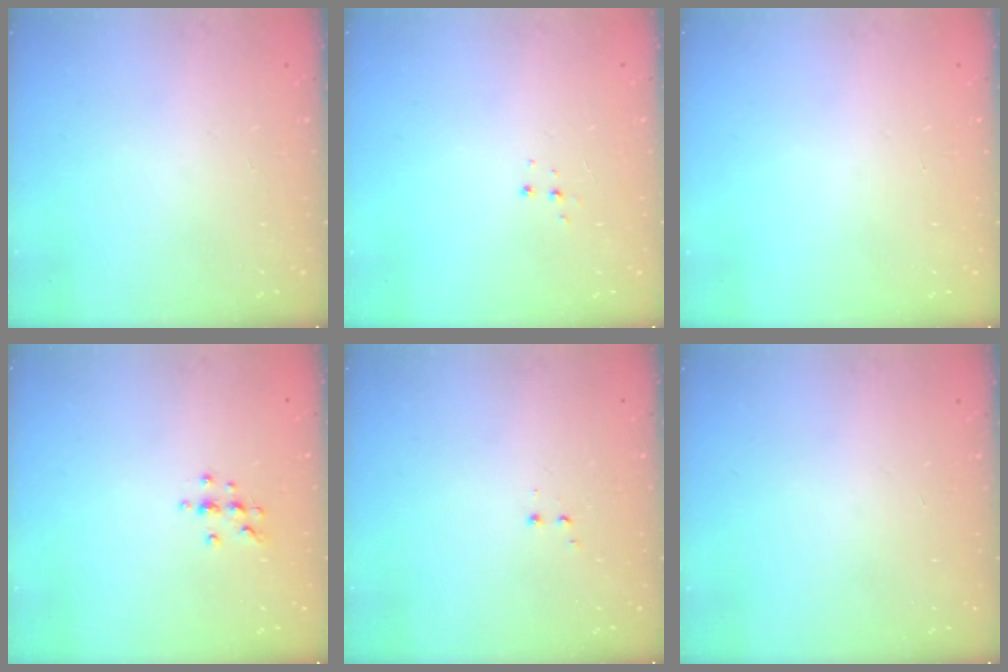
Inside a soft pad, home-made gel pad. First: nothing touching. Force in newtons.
{"total": 5.2, "press": 5.2, "slide": 0.3}
{"total": 0.0}
{"total": 6.3, "press": 6.2, "slide": 0.7}
{"total": 1.2, "press": 1.1, "slide": 0.5}
{"total": 0.0}